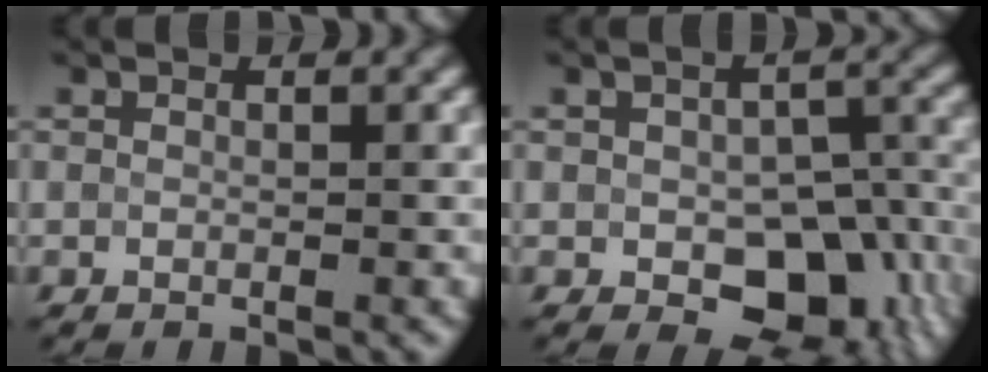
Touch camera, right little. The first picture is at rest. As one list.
[{"total": 7.8, "force": [-2.8, 4.6, 5.7], "torque": [-0.088, -0.023, -0.017]}]